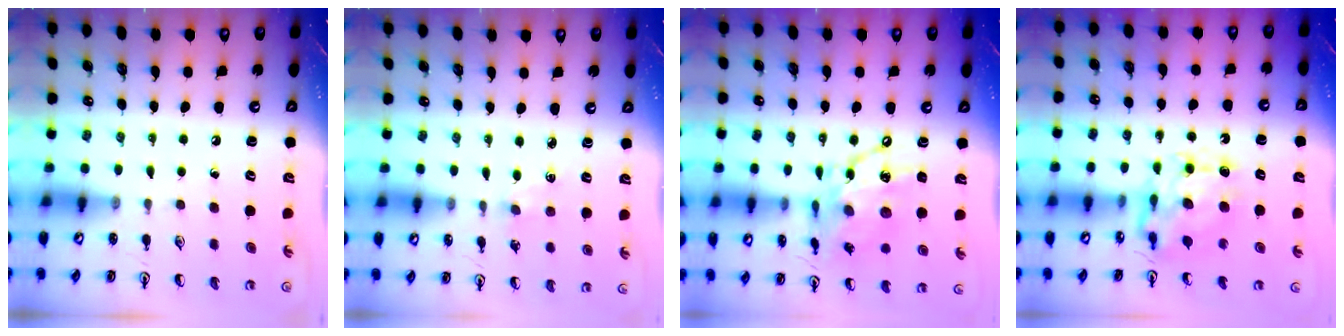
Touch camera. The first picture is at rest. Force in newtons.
{"total": 2.2, "press": 2.2, "slide": 0.4}
{"total": 15.2, "press": 15.1, "slide": 1.1}
{"total": 8.0, "press": 8.0, "slide": 0.7}